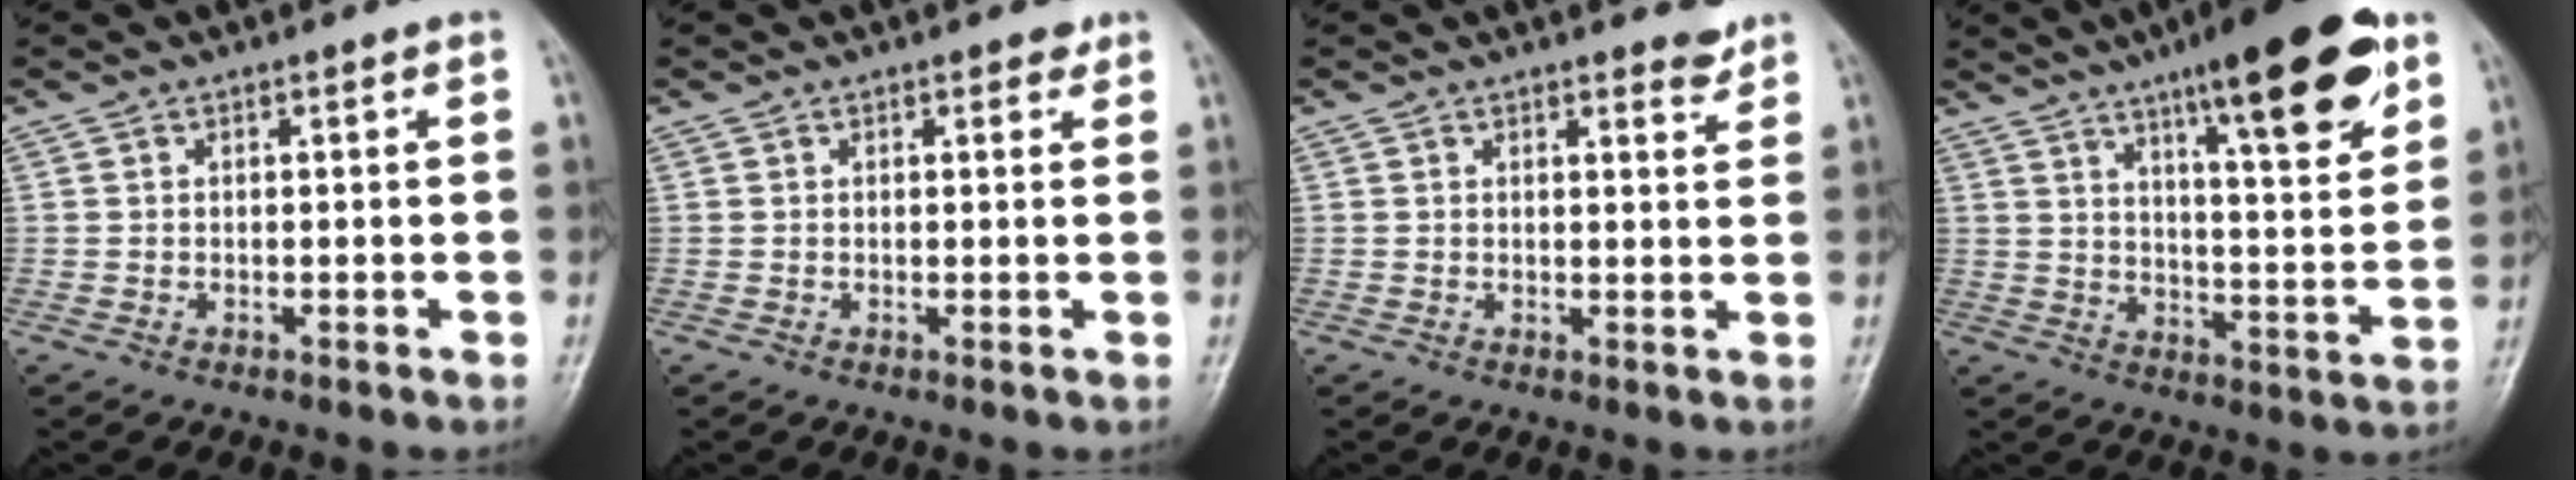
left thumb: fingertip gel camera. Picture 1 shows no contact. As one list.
[{"total": 1.6, "force": [1.2, 0.8, 0.7], "torque": [0.001, -0.005, 0.010]}, {"total": 2.6, "force": [2.3, 0.8, 1.1], "torque": [-0.002, -0.017, 0.028]}, {"total": 19.7, "force": [11.6, 4.4, 15.2], "torque": [-0.195, -0.047, 0.174]}]